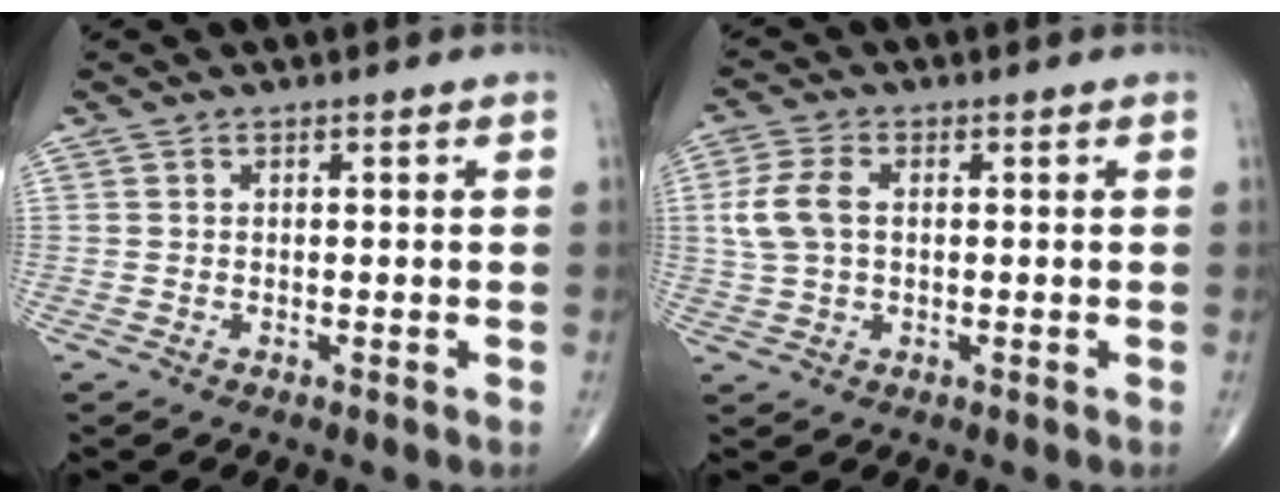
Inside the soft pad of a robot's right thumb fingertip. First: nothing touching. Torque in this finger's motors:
{"motor_torque": [-0.54, 0.34, 0.78, 0.21, 0.09]}